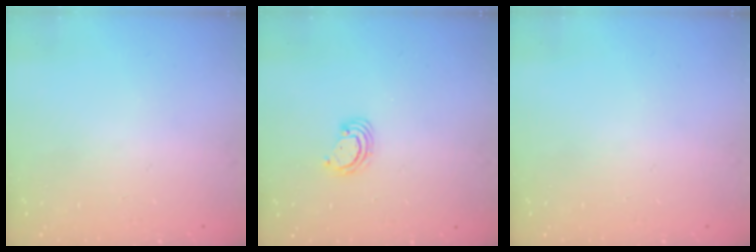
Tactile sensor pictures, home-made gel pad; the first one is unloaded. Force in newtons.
{"total": 2.4, "press": 2.4, "slide": 0.2}
{"total": 0.0}